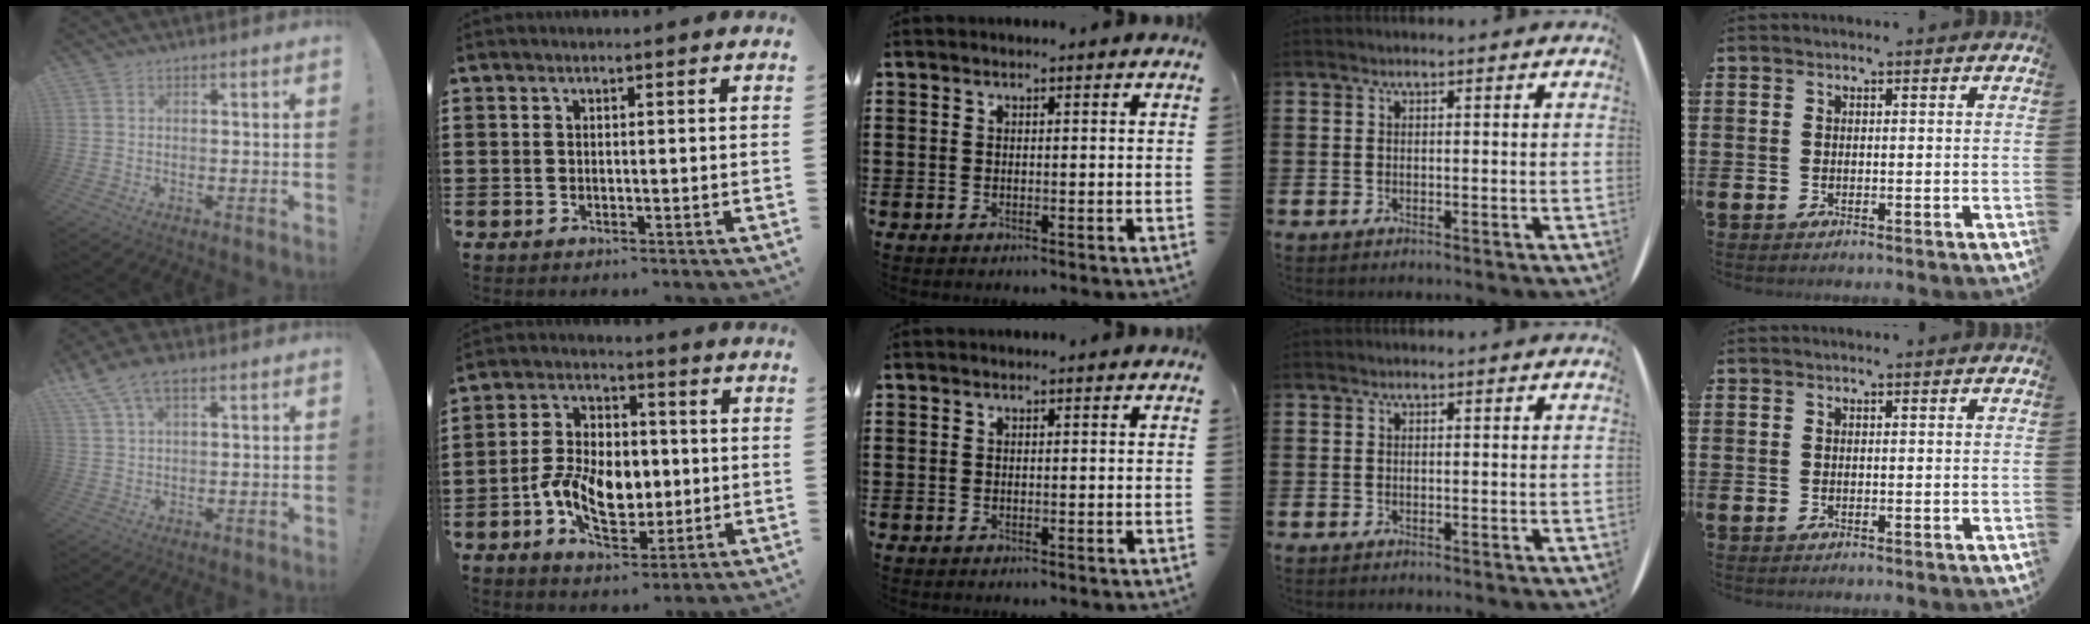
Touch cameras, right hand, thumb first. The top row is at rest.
{"thumb": {"total": 7.8, "force": [4.8, 3.5, 5.1], "torque": [-0.100, -0.008, 0.094]}, "index": {"total": 9.4, "force": [-1.7, 6.2, 6.9], "torque": [-0.135, 0.004, -0.035]}}